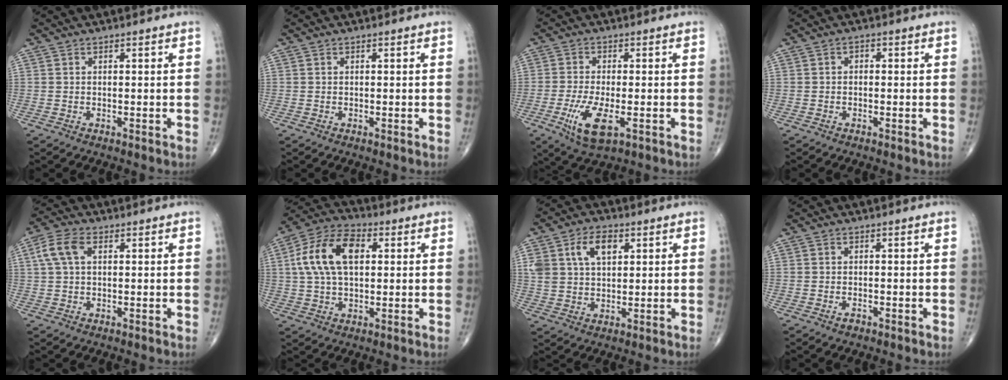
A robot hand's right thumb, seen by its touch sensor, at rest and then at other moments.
{"total": 0.0}
{"total": 8.3, "force": [-2.8, 3.0, 7.2], "torque": [-0.146, -0.013, -0.046]}
{"total": 1.1, "force": [0.0, 0.9, 0.7], "torque": [-0.003, 0.004, -0.006]}
{"total": 5.8, "force": [1.6, 3.3, 4.5], "torque": [-0.104, 0.017, 0.031]}
{"total": 13.7, "force": [2.7, 7.9, 10.9], "torque": [-0.206, 0.022, 0.044]}
{"total": 9.1, "force": [3.4, 5.6, 6.3], "torque": [-0.106, 0.001, 0.065]}
{"total": 0.9, "force": [-0.6, 0.5, 0.6], "torque": [-0.010, 0.002, -0.010]}